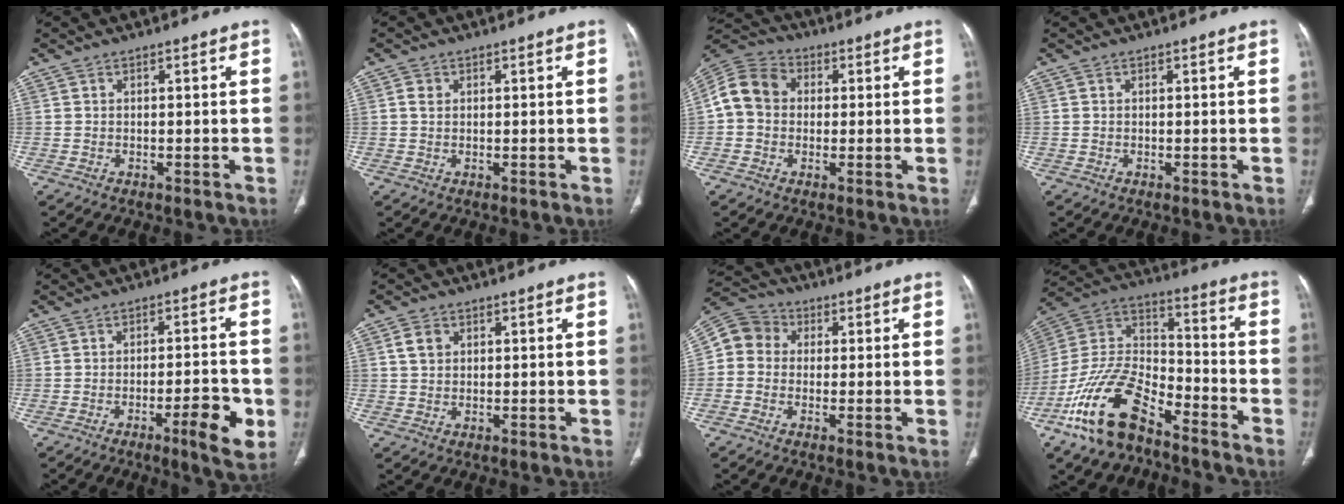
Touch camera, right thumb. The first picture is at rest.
{"total": 1.5, "force": [0.4, 1.3, 0.7], "torque": [-0.009, 0.001, 0.008]}
{"total": 10.6, "force": [0.7, 9.0, 5.5], "torque": [-0.096, 0.029, 0.000]}
{"total": 0.0}
{"total": 8.1, "force": [-3.1, 1.3, 7.3], "torque": [-0.102, 0.009, -0.042]}
{"total": 3.1, "force": [1.1, 2.5, 1.6], "torque": [-0.020, 0.002, 0.024]}
{"total": 7.3, "force": [0.5, 6.6, 3.2], "torque": [-0.046, 0.023, -0.006]}
{"total": 18.4, "force": [-11.9, 8.2, 11.4], "torque": [-0.211, 0.072, -0.224]}